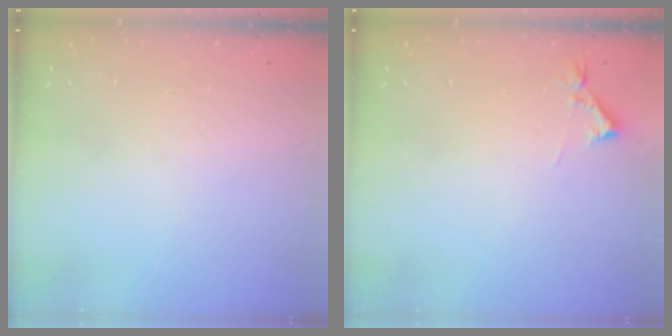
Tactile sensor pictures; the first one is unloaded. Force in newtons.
{"total": 3.4, "press": 3.3, "slide": 0.7}